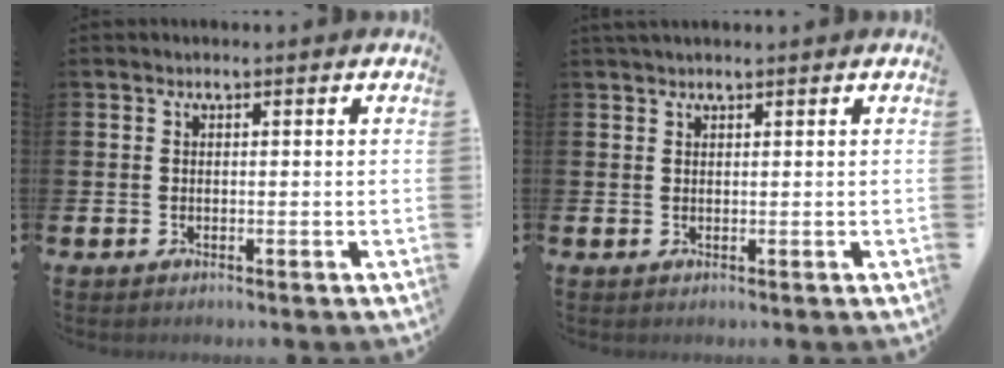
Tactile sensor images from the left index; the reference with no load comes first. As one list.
[{"total": 1.1, "force": [1.0, 0.1, 0.4], "torque": [-0.004, 0.000, 0.018]}]